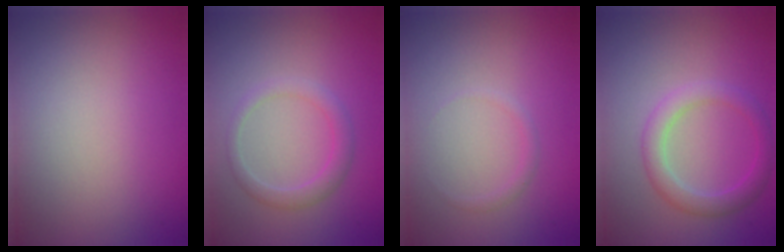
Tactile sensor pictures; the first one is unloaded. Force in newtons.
{"total": 2.0, "press": 2.0, "slide": 0.3}
{"total": 0.7, "press": 0.7, "slide": 0.1}
{"total": 2.9, "press": 2.9, "slide": 0.1}